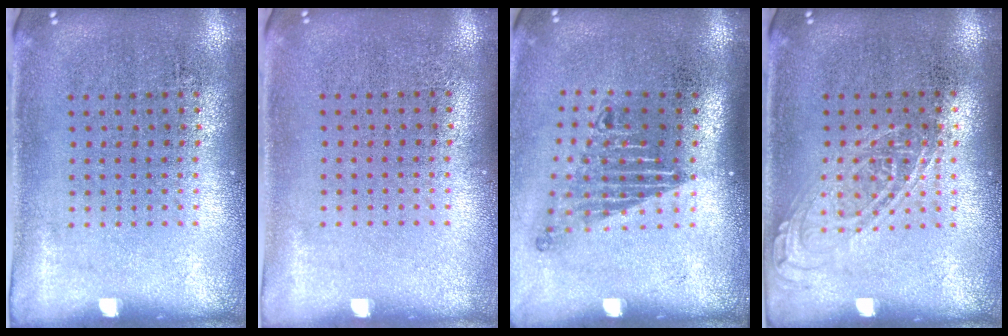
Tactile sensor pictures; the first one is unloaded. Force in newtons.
{"total": 0.0}
{"total": 1.7, "press": 1.2, "slide": 1.2}
{"total": 1.0, "press": 1.0, "slide": 0.1}